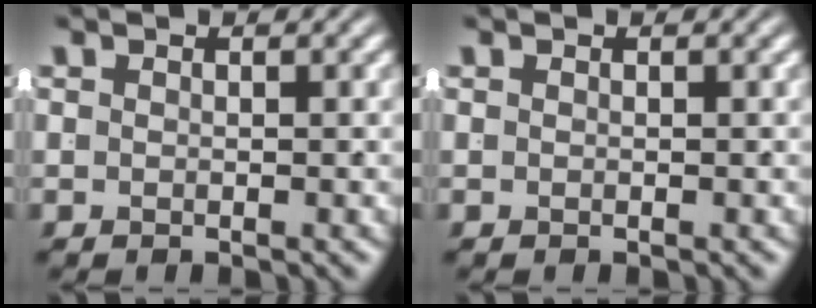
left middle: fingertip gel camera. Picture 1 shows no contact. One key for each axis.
{"total": 0.0}